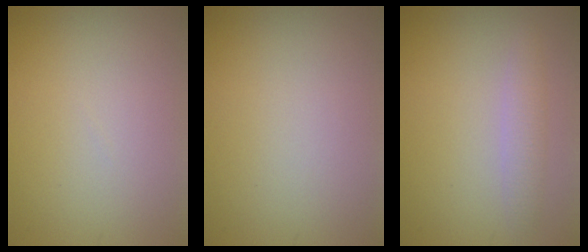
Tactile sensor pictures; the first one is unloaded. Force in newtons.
{"total": 0.0}
{"total": 1.8, "press": 1.8, "slide": 0.2}